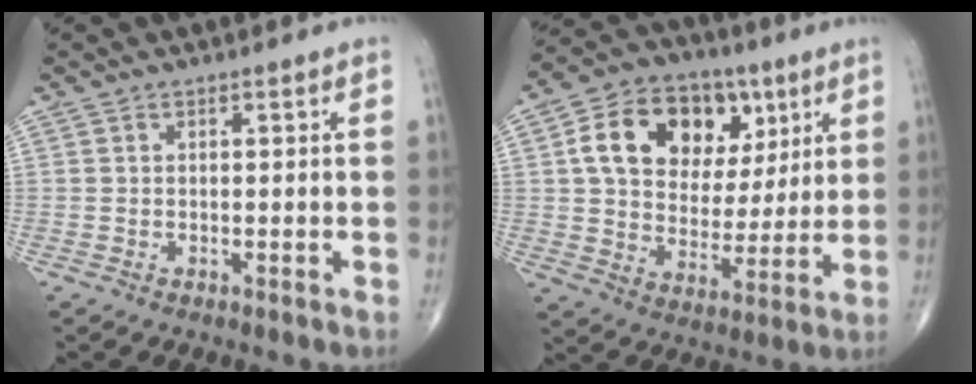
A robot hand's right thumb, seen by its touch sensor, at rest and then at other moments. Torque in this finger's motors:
{"motor_torque": [0.45, 2.31, 1.40, 0.78, 0.42]}